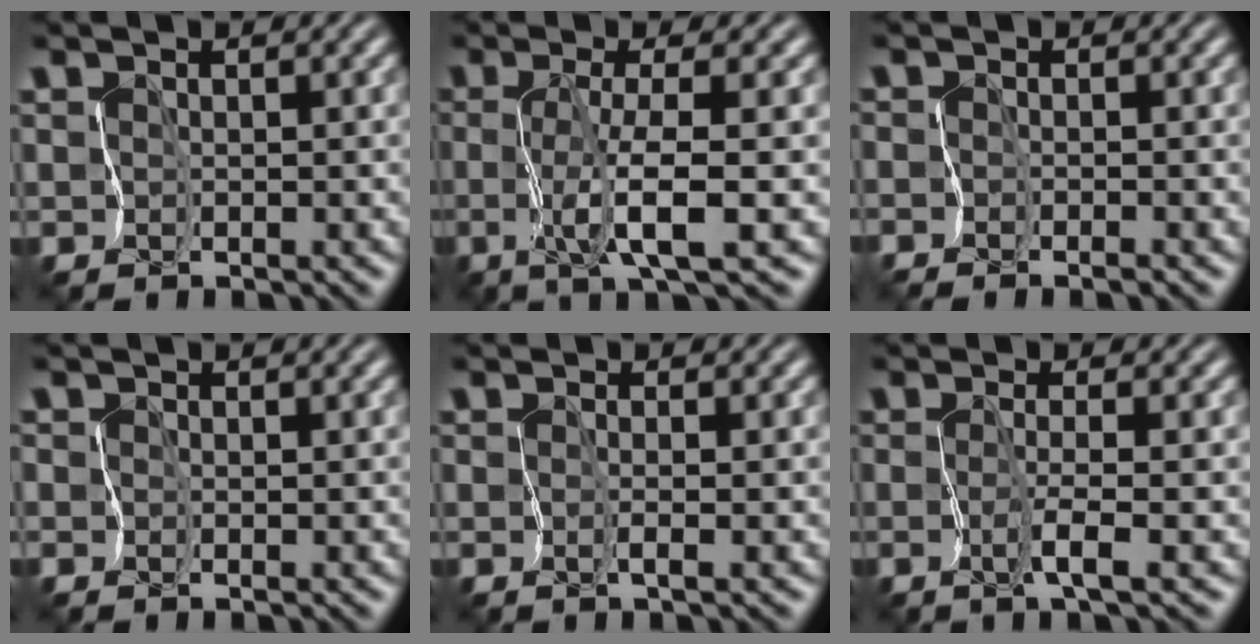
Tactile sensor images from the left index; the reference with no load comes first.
{"total": 4.0, "force": [-0.9, -0.2, 3.9], "torque": [-0.077, -0.006, -0.017]}
{"total": 1.0, "force": [-1.0, -0.3, 0.0], "torque": [-0.004, -0.004, -0.022]}
{"total": 0.8, "force": [0.2, 0.6, 0.6], "torque": [-0.009, -0.002, 0.002]}
{"total": 0.7, "force": [-0.3, -0.4, 0.6], "torque": [-0.019, -0.006, -0.007]}
{"total": 1.6, "force": [-0.7, -0.7, 1.3], "torque": [-0.033, -0.001, -0.018]}